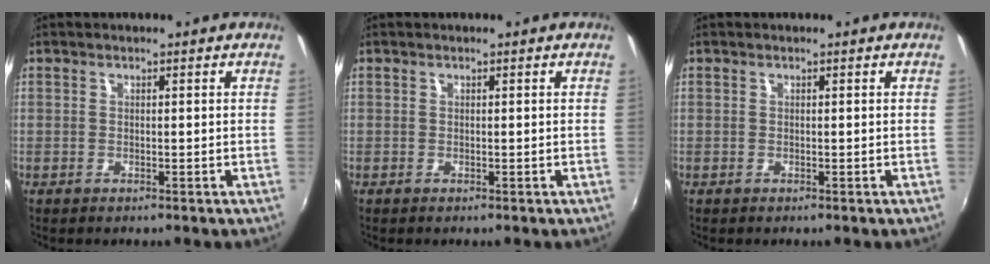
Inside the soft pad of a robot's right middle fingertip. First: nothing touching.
{"total": 0.0}
{"total": 0.0}